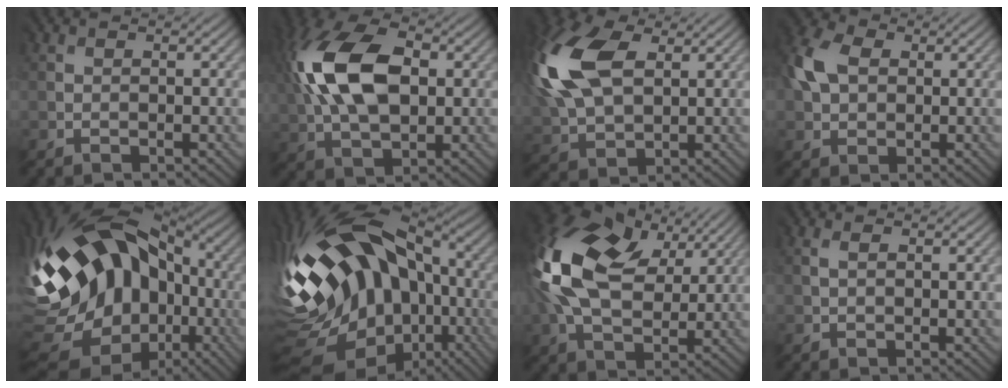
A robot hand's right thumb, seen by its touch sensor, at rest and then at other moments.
{"total": 14.2, "force": [3.1, 8.7, 10.8], "torque": [-0.242, 0.030, 0.050]}
{"total": 16.2, "force": [5.2, 10.2, 11.5], "torque": [-0.299, 0.025, 0.097]}
{"total": 7.2, "force": [2.1, 5.6, 4.0], "torque": [-0.114, 0.014, 0.033]}
{"total": 20.0, "force": [0.2, 14.6, 13.6], "torque": [-0.284, -0.010, 0.016]}
{"total": 19.0, "force": [0.5, 12.4, 14.4], "torque": [-0.293, 0.007, 0.011]}
{"total": 16.5, "force": [5.9, 10.6, 11.2], "torque": [-0.283, 0.017, 0.118]}
{"total": 1.2, "force": [0.5, 0.7, 0.8], "torque": [-0.017, 0.001, 0.014]}